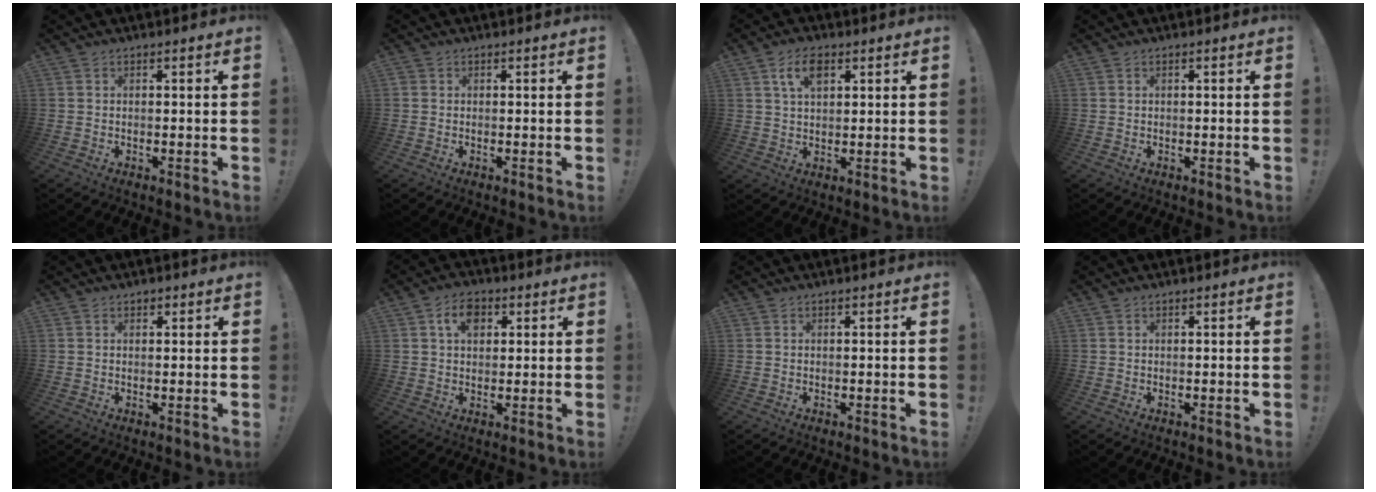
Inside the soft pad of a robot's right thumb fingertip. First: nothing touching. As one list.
[{"total": 0.5, "force": [0.0, 0.5, 0.1], "torque": [-0.002, 0.001, 0.000]}, {"total": 6.7, "force": [2.8, 3.6, 5.0], "torque": [-0.089, 0.003, 0.051]}, {"total": 0.0}, {"total": 0.8, "force": [0.4, 0.6, 0.1], "torque": [-0.002, 0.000, 0.007]}, {"total": 7.0, "force": [2.6, 4.7, 4.5], "torque": [-0.068, 0.004, 0.045]}, {"total": 0.0}, {"total": 0.0}]